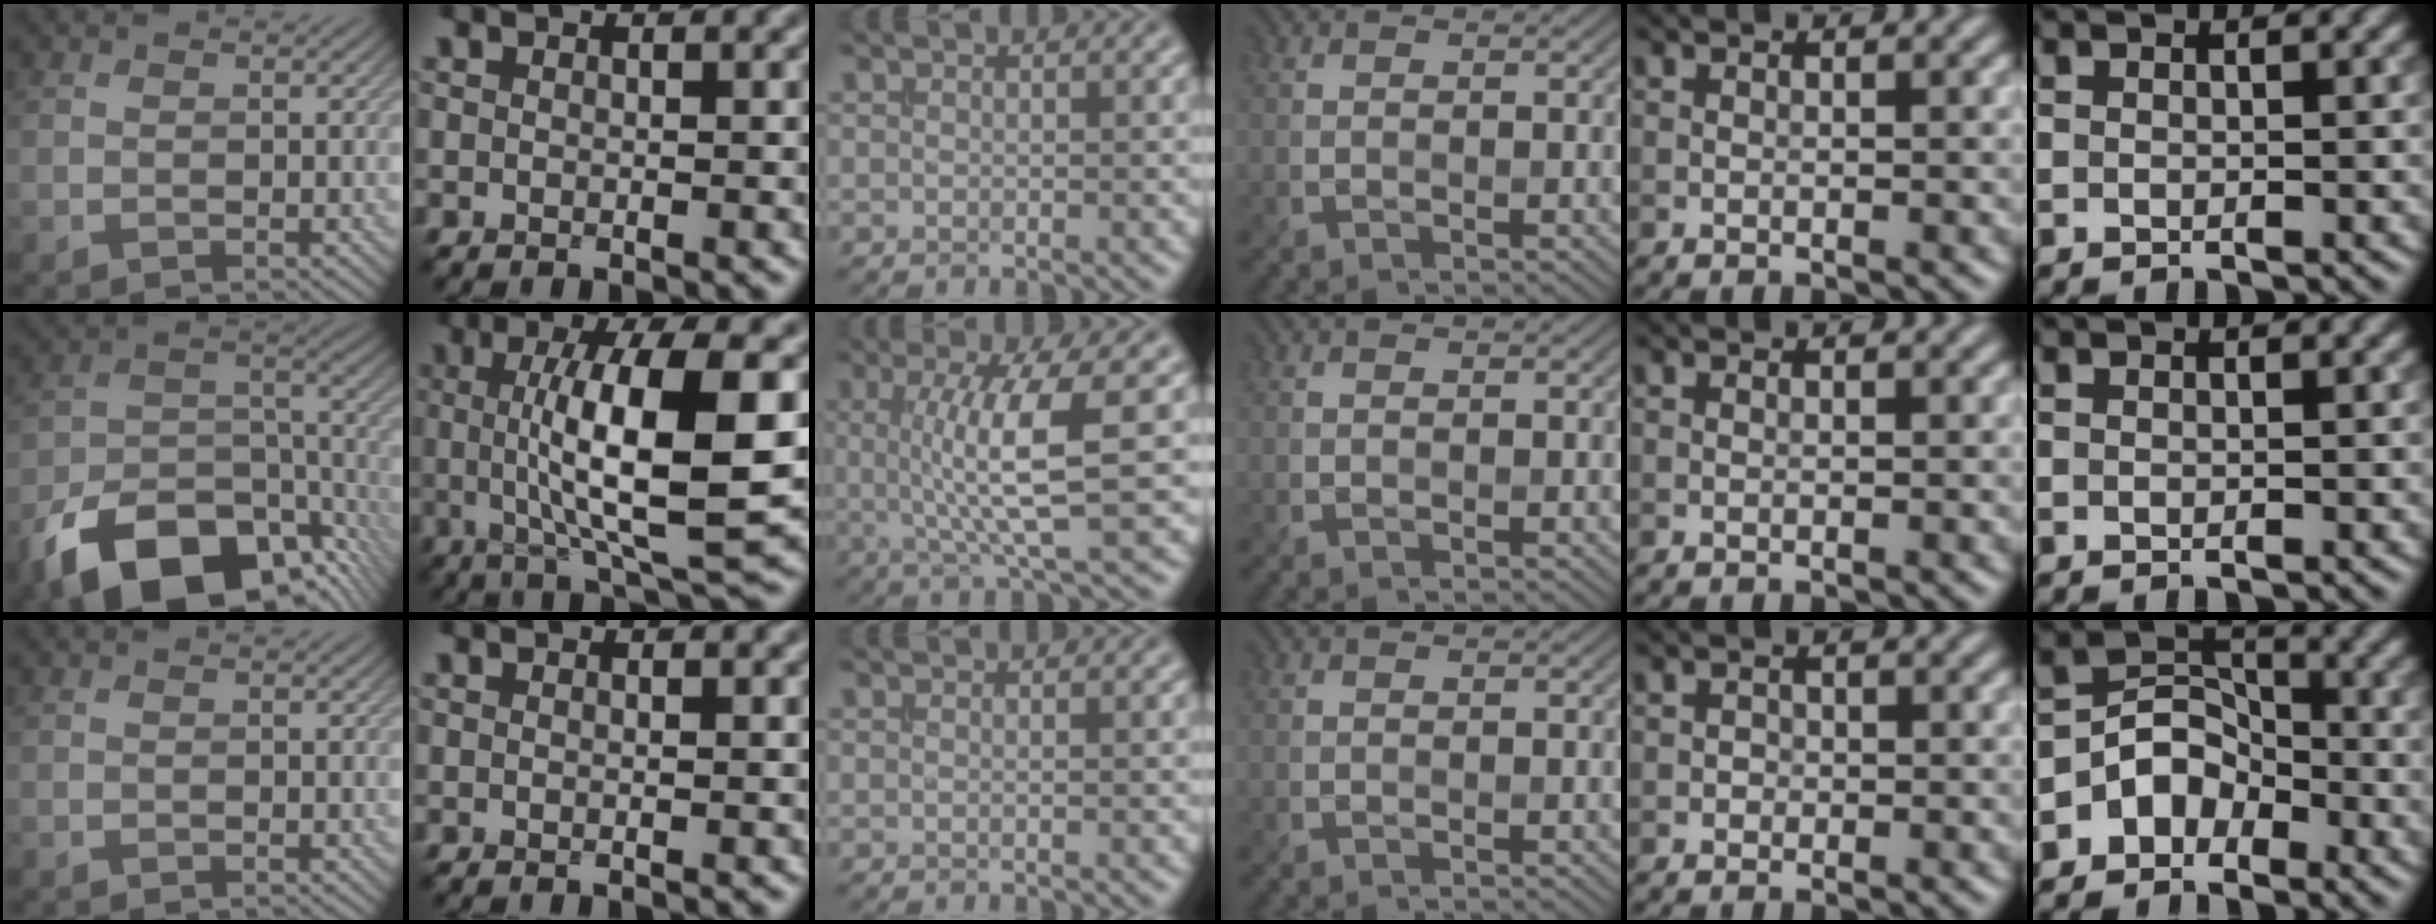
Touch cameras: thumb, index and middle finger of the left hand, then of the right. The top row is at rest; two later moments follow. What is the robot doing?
{"motion": "insert", "object": "drawer"}